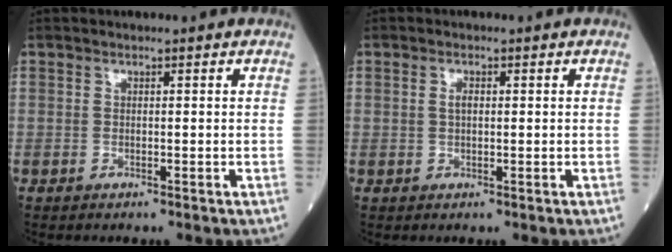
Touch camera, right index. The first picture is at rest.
{"total": 1.5, "force": [0.3, 0.7, 1.3], "torque": [-0.026, 0.002, 0.005]}